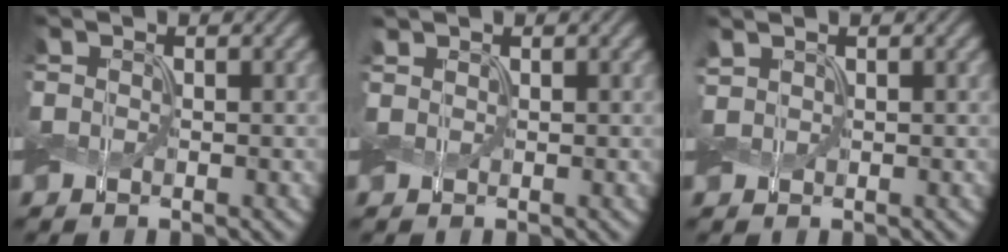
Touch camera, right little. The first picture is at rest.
{"total": 0.7, "force": [0.6, 0.3, 0.2], "torque": [-0.006, 0.005, 0.015]}
{"total": 0.9, "force": [0.7, 0.4, 0.5], "torque": [-0.011, 0.005, 0.014]}